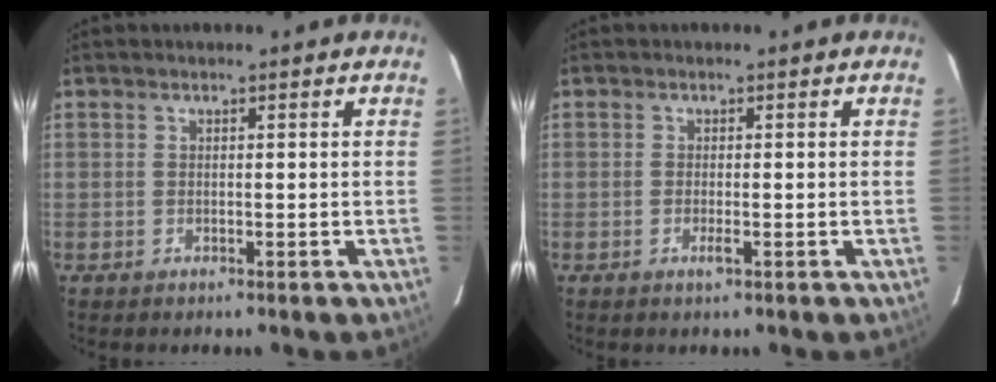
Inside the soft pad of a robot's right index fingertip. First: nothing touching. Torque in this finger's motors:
{"motor_torque": [0.28, 0.26, 0.13, 0.03]}